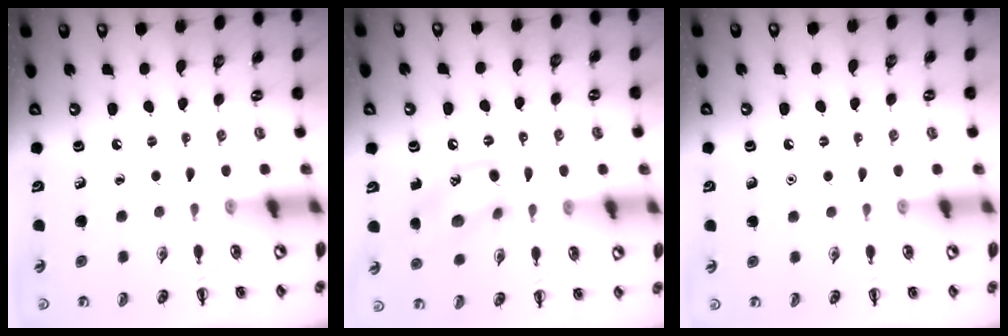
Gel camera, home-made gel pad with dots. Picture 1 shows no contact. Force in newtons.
{"total": 13.9, "press": 13.7, "slide": 2.3}
{"total": 1.6, "press": 1.6, "slide": 0.1}